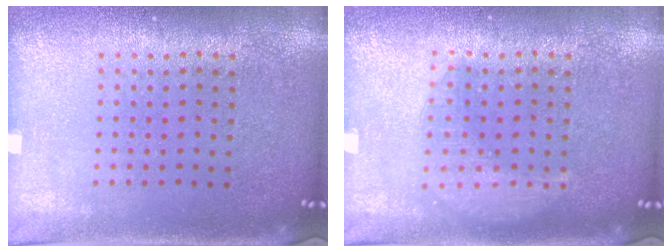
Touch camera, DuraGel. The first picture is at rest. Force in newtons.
{"total": 2.3, "press": 2.3, "slide": 0.3}